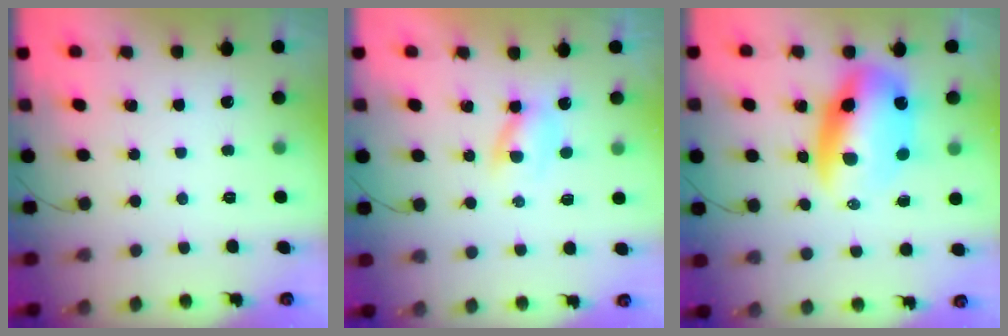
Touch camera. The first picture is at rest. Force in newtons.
{"total": 2.6, "press": 2.3, "slide": 1.2}
{"total": 12.7, "press": 12.2, "slide": 3.4}